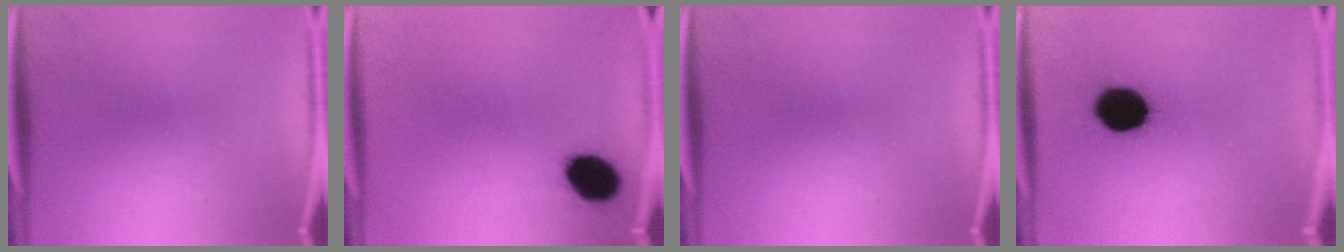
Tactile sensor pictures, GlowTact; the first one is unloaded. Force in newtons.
{"total": 8.3}
{"total": 0.0}
{"total": 14.5}